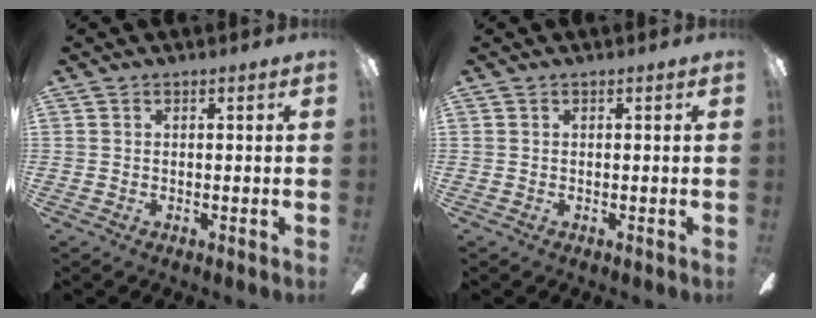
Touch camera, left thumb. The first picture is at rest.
{"total": 0.0}